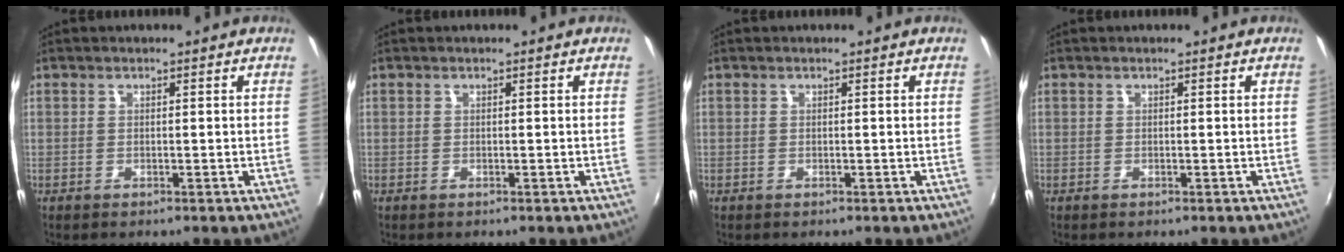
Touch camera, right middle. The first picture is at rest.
{"total": 0.0}
{"total": 0.0}
{"total": 0.0}